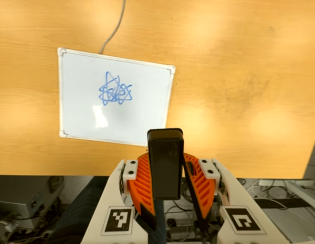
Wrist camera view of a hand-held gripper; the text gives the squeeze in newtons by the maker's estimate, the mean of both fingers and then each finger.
{"total": 5.9, "left": 5.5, "right": 6.3}